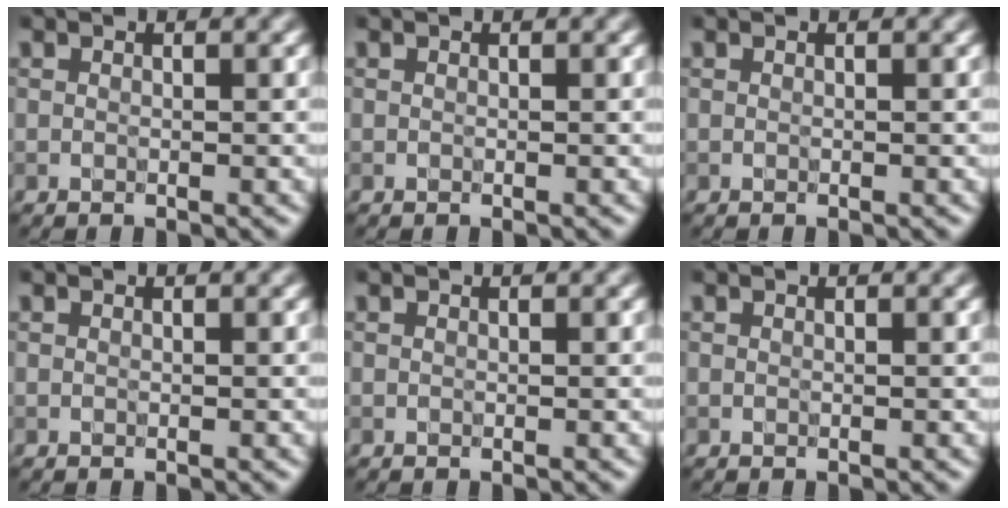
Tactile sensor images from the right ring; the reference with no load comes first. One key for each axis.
{"total": 0.0}
{"total": 0.0}
{"total": 0.0}
{"total": 0.0}
{"total": 0.0}